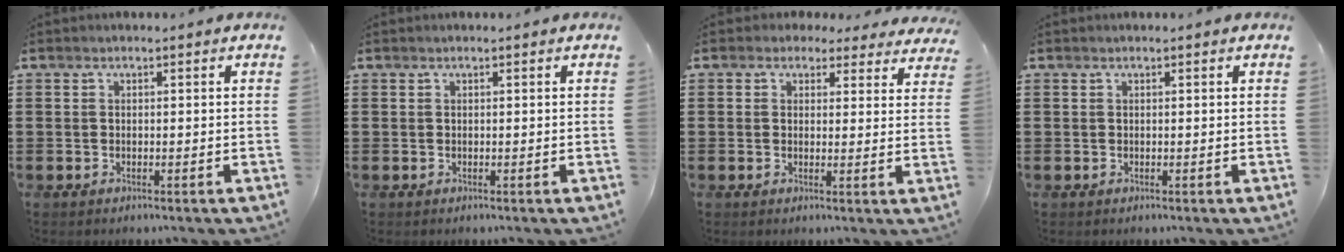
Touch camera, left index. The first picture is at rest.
{"total": 0.0}
{"total": 2.7, "force": [2.0, 1.6, 0.6], "torque": [-0.015, -0.001, 0.035]}
{"total": 0.0}